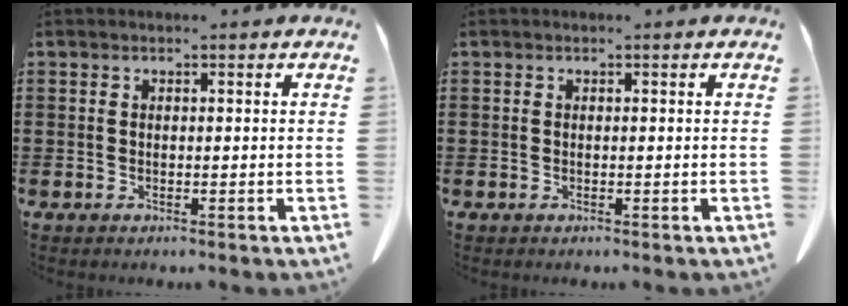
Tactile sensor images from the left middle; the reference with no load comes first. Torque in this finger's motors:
{"motor_torque": [0.07, -0.09, 0.01, 0.01]}